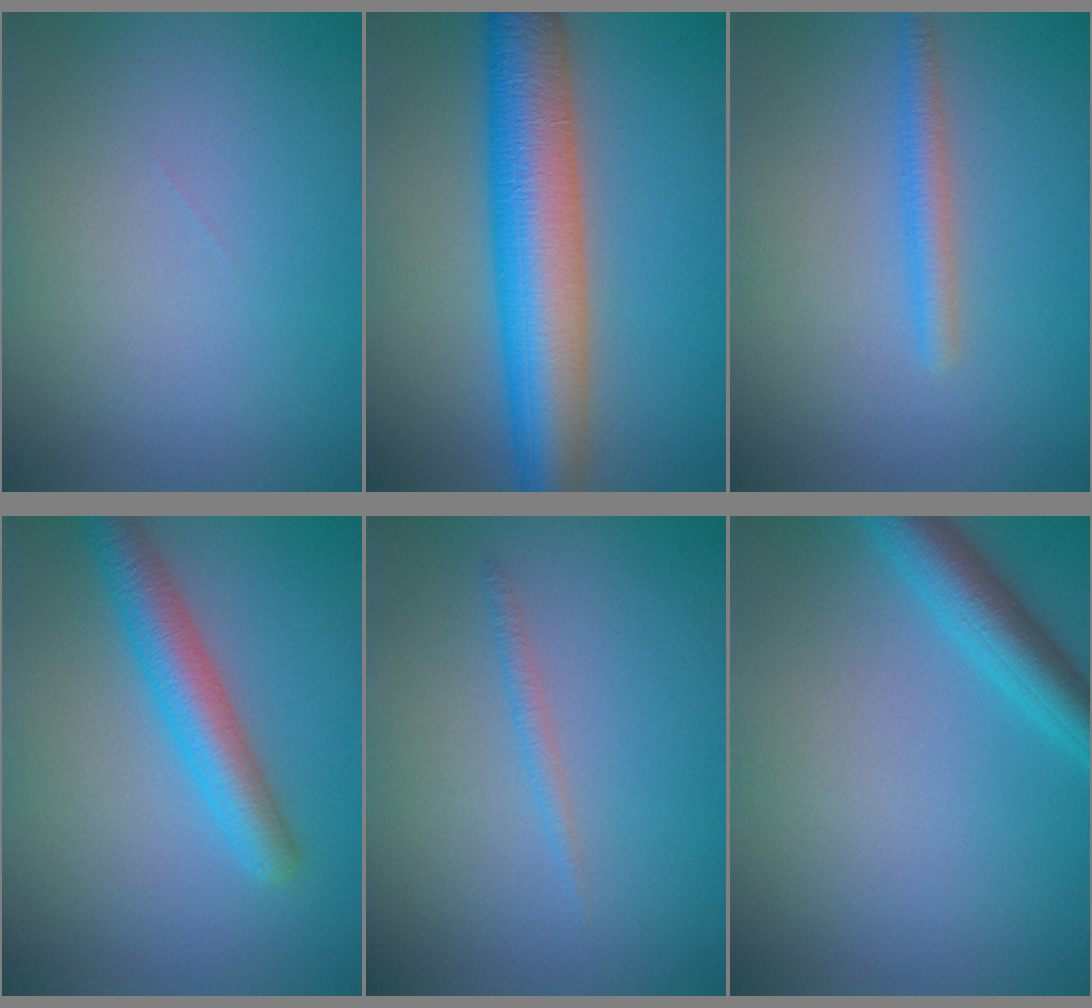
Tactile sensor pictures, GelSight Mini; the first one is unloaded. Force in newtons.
{"total": 9.1, "press": 9.1, "slide": 0.2}
{"total": 1.9, "press": 1.9, "slide": 0.0}
{"total": 4.4, "press": 4.4, "slide": 0.1}
{"total": 0.9, "press": 0.9, "slide": 0.1}
{"total": 4.2, "press": 4.2, "slide": 0.1}